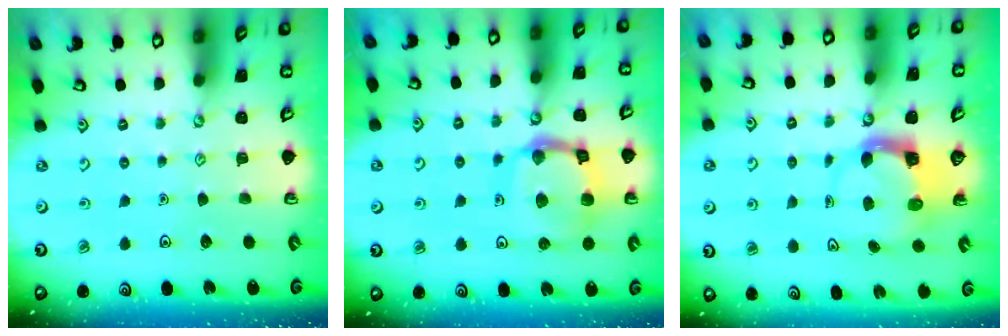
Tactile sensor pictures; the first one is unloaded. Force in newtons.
{"total": 14.6, "press": 14.5, "slide": 1.6}
{"total": 3.6, "press": 3.5, "slide": 0.5}